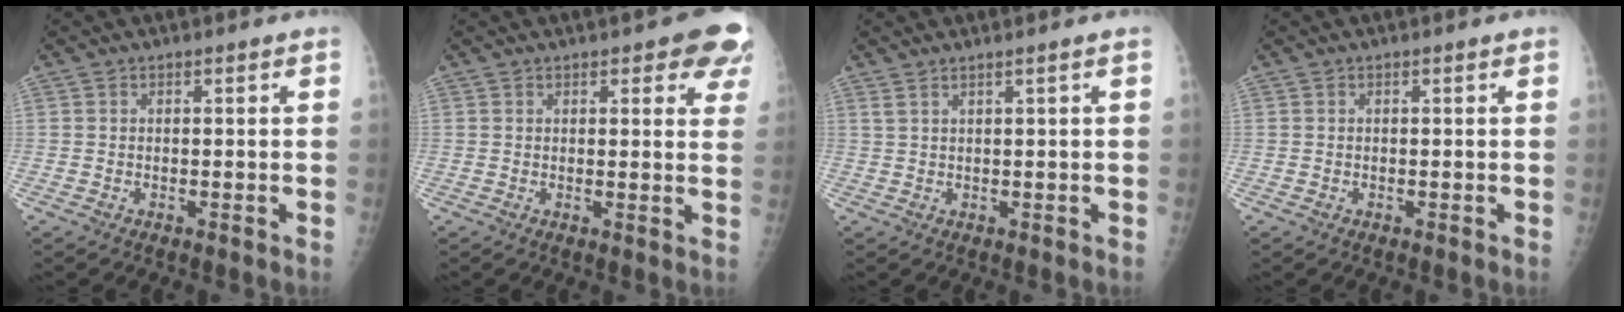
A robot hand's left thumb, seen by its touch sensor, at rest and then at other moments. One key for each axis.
{"total": 8.1, "fx": 4.5, "fy": 2.9, "fz": 6.0, "tx": -0.036, "ty": -0.011, "tz": 0.044}
{"total": 1.7, "fx": 1.1, "fy": -0.5, "fz": 1.2, "tx": -0.031, "ty": -0.008, "tz": 0.027}
{"total": 0.0}